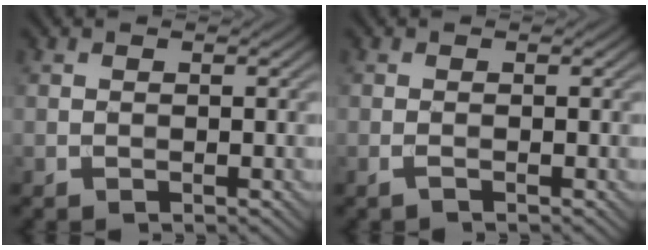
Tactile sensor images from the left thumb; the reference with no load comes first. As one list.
[{"total": 0.7, "force": [-0.4, 0.0, 0.6], "torque": [-0.015, 0.001, -0.012]}]